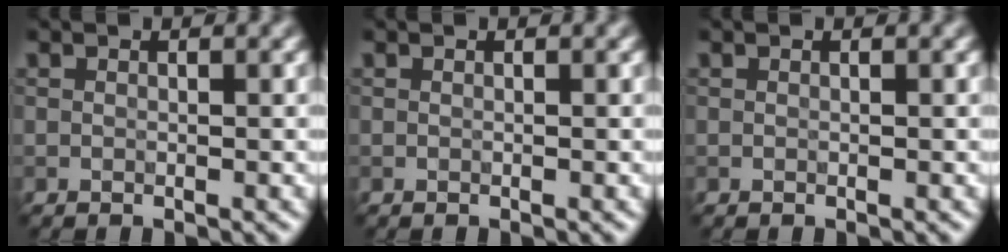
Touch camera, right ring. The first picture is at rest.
{"total": 0.0}
{"total": 0.0}